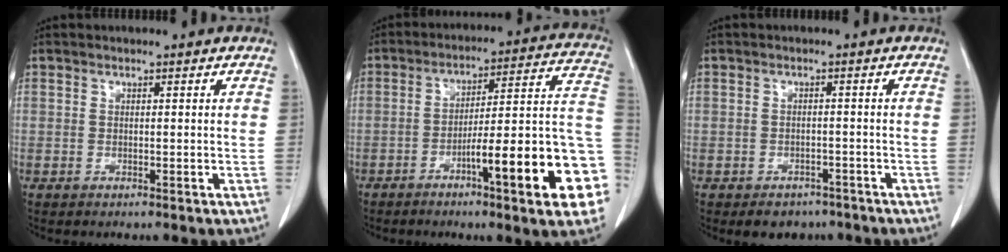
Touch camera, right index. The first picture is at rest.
{"total": 19.2, "force": [-7.2, 1.4, 17.8], "torque": [-0.172, 0.020, -0.100]}
{"total": 4.4, "force": [-3.3, 2.9, 0.7], "torque": [-0.001, 0.010, -0.041]}